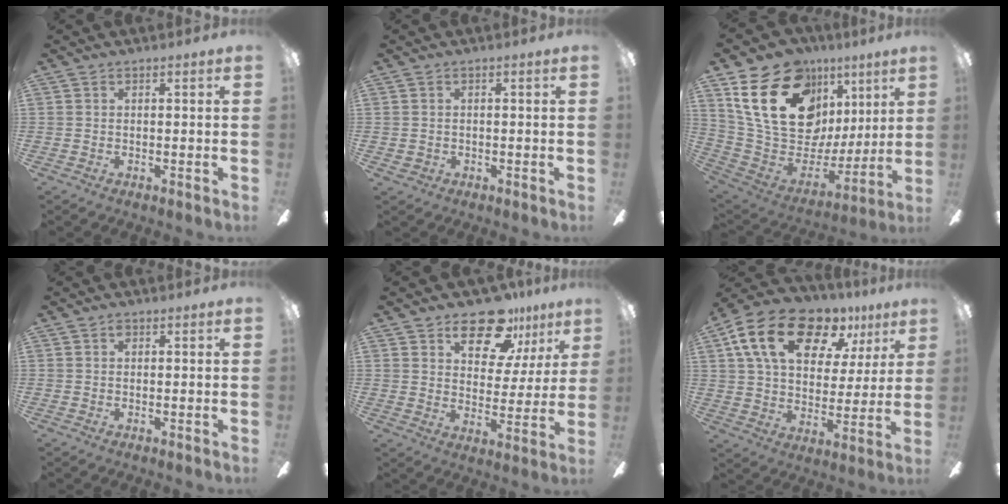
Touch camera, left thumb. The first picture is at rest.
{"total": 1.2, "force": [-0.4, 1.2, 0.2], "torque": [-0.005, 0.005, -0.011]}
{"total": 25.0, "force": [11.5, 16.4, 14.9], "torque": [-0.269, -0.049, 0.227]}
{"total": 0.9, "force": [0.2, 0.6, 0.6], "torque": [-0.012, 0.004, 0.003]}
{"total": 15.9, "force": [11.2, 8.0, 7.9], "torque": [-0.115, -0.064, 0.196]}
{"total": 20.4, "force": [11.5, 11.3, 12.5], "torque": [-0.214, -0.050, 0.203]}